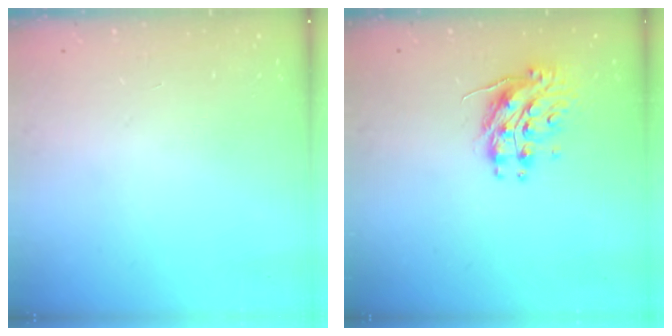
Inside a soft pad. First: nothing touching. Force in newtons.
{"total": 10.2, "press": 10.2, "slide": 0.8}